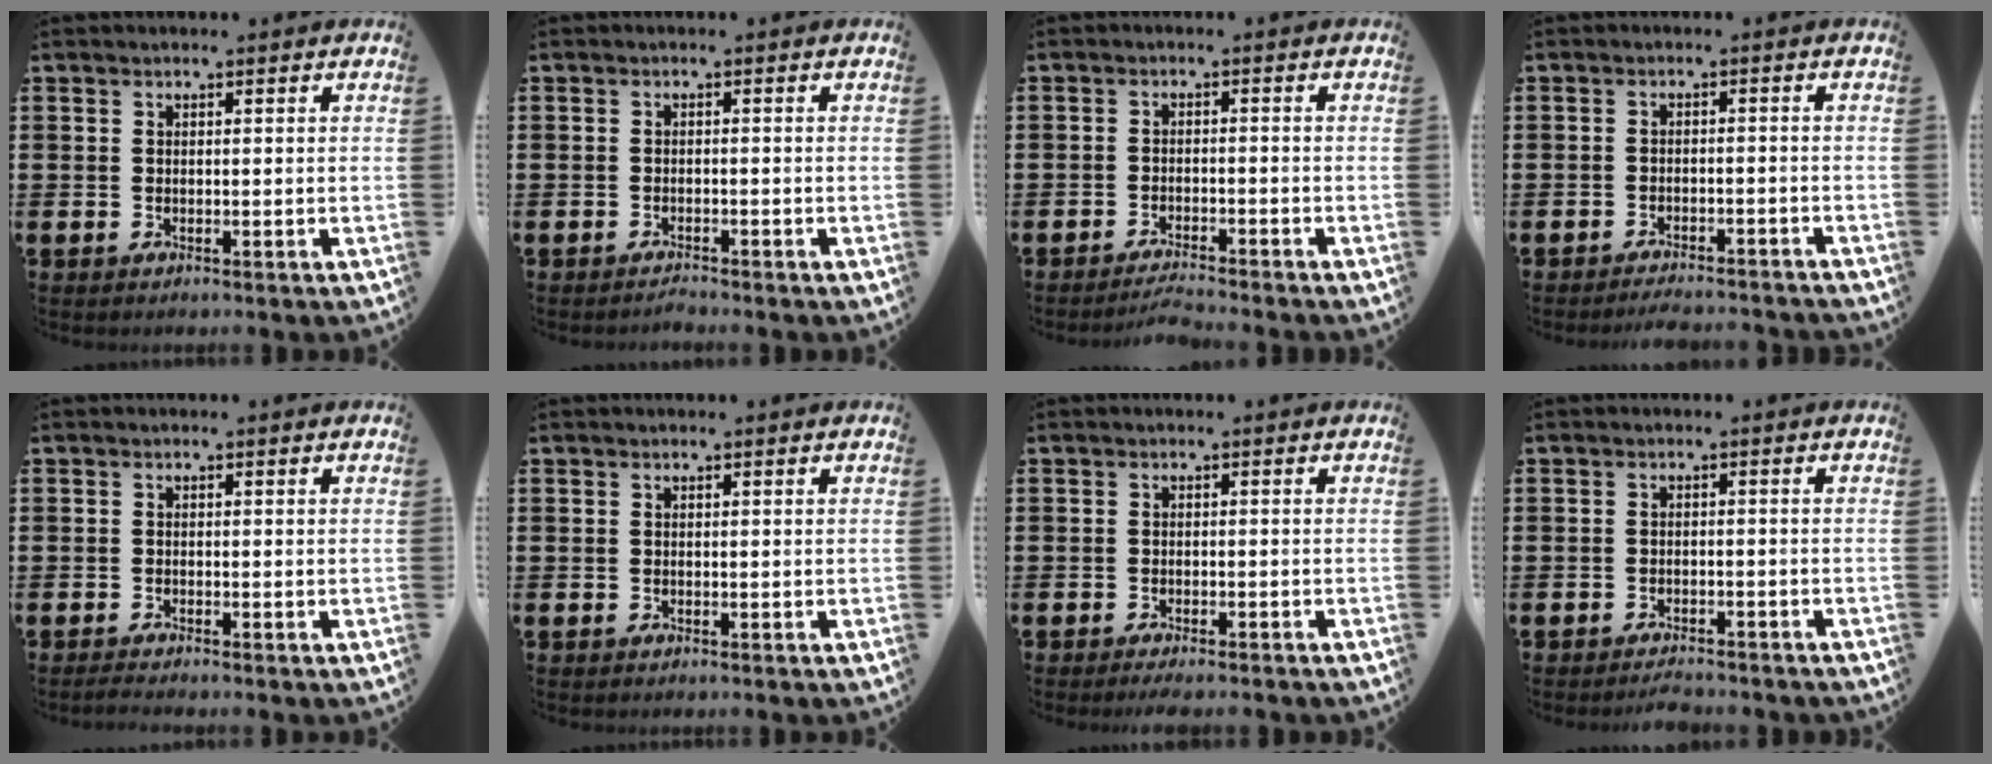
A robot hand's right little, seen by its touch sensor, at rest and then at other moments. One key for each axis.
{"total": 0.8, "fx": -0.8, "fy": -0.1, "fz": 0.0, "tx": -0.003, "ty": 0.000, "tz": -0.016}
{"total": 1.9, "fx": -1.8, "fy": -0.3, "fz": 0.5, "tx": -0.007, "ty": 0.005, "tz": -0.035}
{"total": 2.0, "fx": -2.0, "fy": -0.2, "fz": 0.1, "tx": -0.004, "ty": 0.005, "tz": -0.042}
{"total": 0.7, "fx": -0.6, "fy": 0.0, "fz": 0.4, "tx": -0.007, "ty": -0.002, "tz": -0.011}
{"total": 0.0}
{"total": 1.0, "fx": -0.9, "fy": -0.1, "fz": 0.5, "tx": -0.009, "ty": 0.000, "tz": -0.017}
{"total": 1.5, "fx": -1.5, "fy": 0.0, "fz": 0.1, "tx": -0.007, "ty": 0.004, "tz": -0.030}